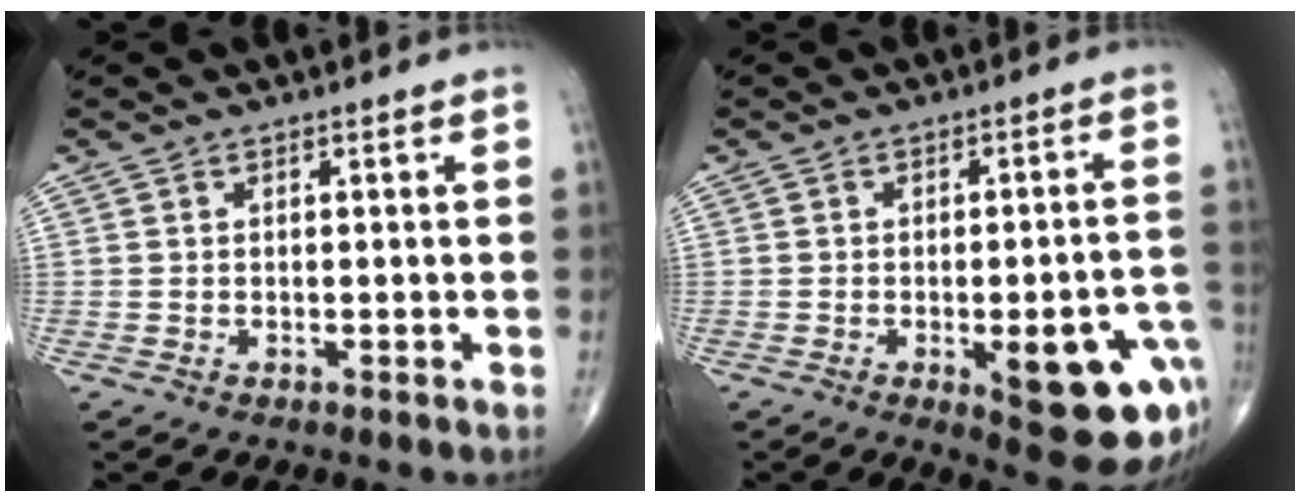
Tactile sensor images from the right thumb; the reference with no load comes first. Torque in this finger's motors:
{"motor_torque": [1.73, 1.44, 0.96, -0.85, 0.35]}